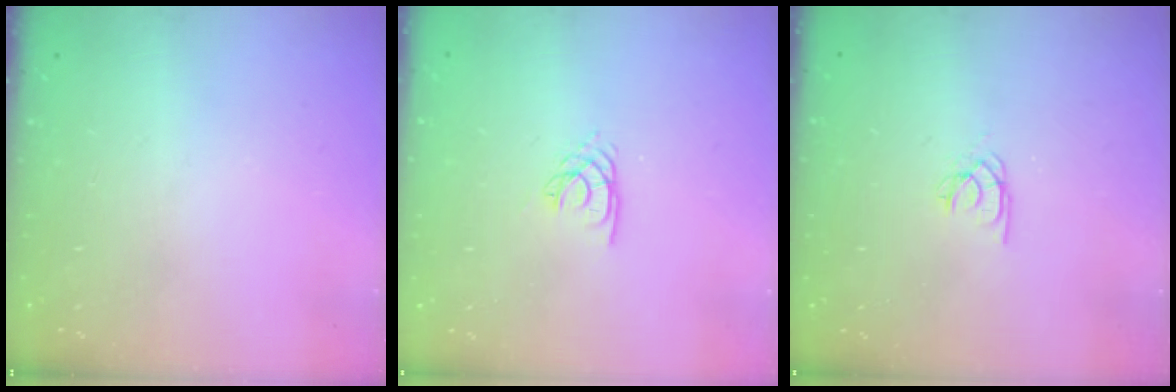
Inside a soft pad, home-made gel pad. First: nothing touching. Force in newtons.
{"total": 2.1, "press": 2.1, "slide": 0.3}
{"total": 1.9, "press": 1.9, "slide": 0.2}